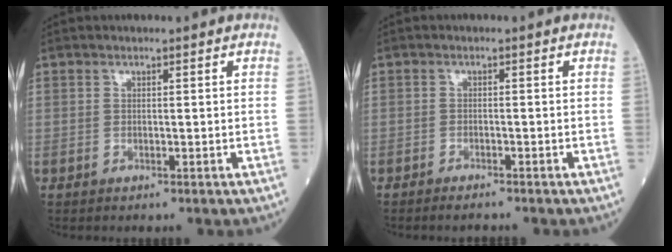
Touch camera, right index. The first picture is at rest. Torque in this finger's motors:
{"motor_torque": [-0.23, 0.02, 0.08, -0.01]}